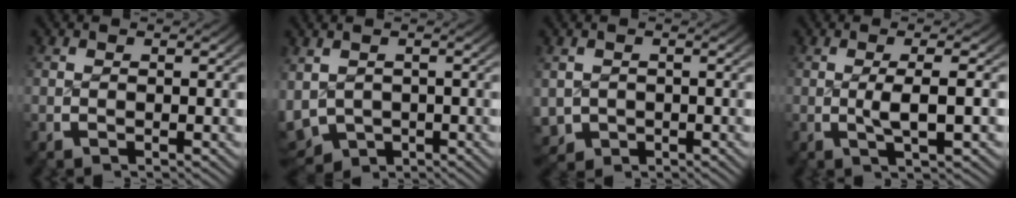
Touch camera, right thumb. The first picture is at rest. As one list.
[{"total": 7.9, "force": [-2.6, 6.3, 4.0], "torque": [-0.099, -0.044, -0.022]}, {"total": 4.9, "force": [-1.4, 4.3, 1.9], "torque": [-0.057, -0.036, -0.008]}, {"total": 3.1, "force": [-0.1, 0.5, 3.0], "torque": [-0.060, 0.000, 0.000]}]